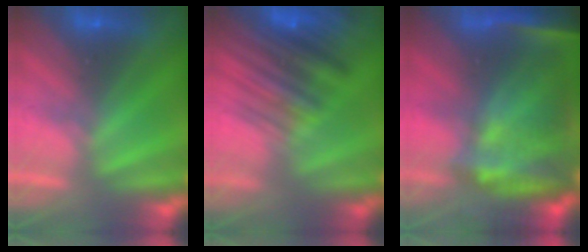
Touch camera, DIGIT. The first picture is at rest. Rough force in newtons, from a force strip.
{"total": 5.6}
{"total": 10.9}